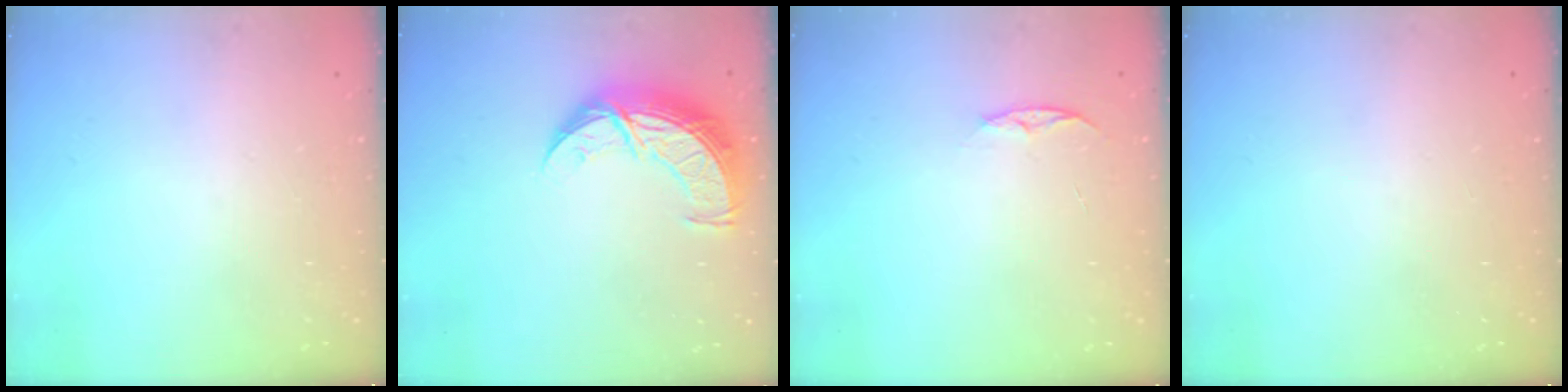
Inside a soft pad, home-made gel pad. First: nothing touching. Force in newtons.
{"total": 11.2, "press": 11.2, "slide": 0.9}
{"total": 4.5, "press": 4.5, "slide": 0.6}
{"total": 0.0}